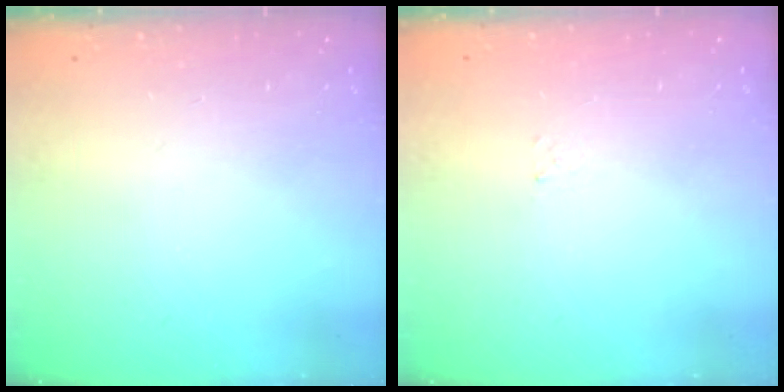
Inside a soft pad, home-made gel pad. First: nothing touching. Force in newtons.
{"total": 1.5, "press": 1.5, "slide": 0.2}